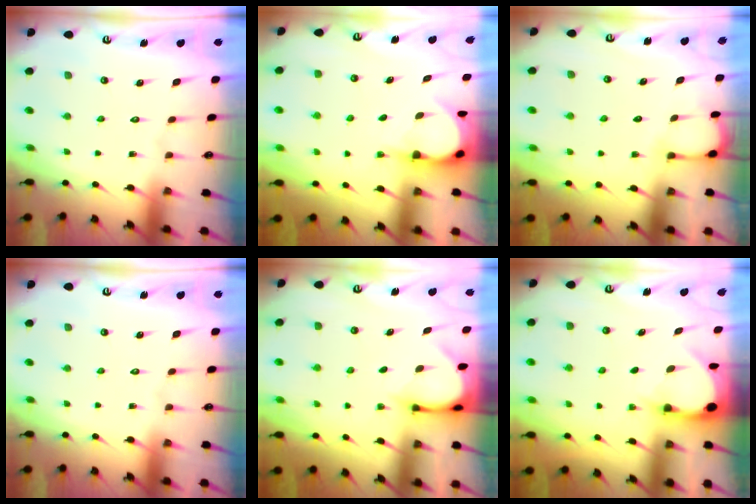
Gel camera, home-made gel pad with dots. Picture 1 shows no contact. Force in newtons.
{"total": 3.9, "press": 3.9, "slide": 0.4}
{"total": 2.6, "press": 2.6, "slide": 0.3}
{"total": 0.0}
{"total": 3.0, "press": 2.9, "slide": 0.4}
{"total": 3.2, "press": 3.2, "slide": 0.3}